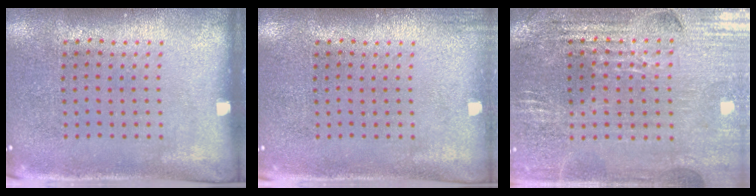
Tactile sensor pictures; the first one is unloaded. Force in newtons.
{"total": 0.8, "press": 0.7, "slide": 0.1}
{"total": 2.9, "press": 2.9, "slide": 0.5}